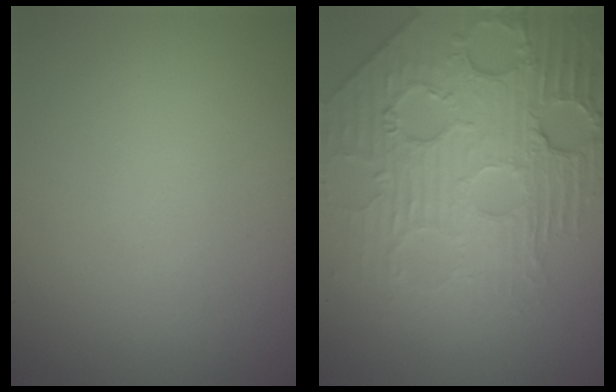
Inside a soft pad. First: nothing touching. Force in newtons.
{"total": 7.7, "press": 5.6, "slide": 5.3}